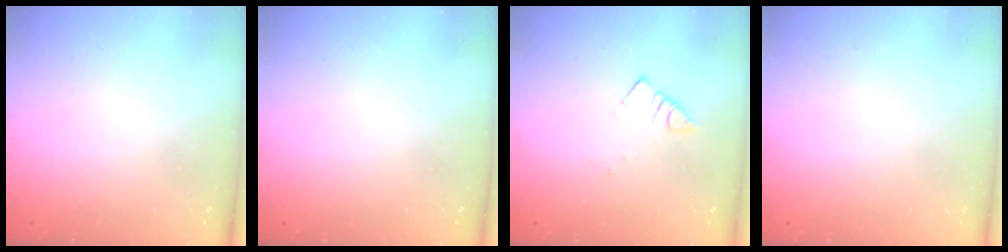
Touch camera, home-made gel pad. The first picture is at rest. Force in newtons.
{"total": 0.0}
{"total": 3.3, "press": 3.2, "slide": 0.4}
{"total": 1.5, "press": 1.5, "slide": 0.1}